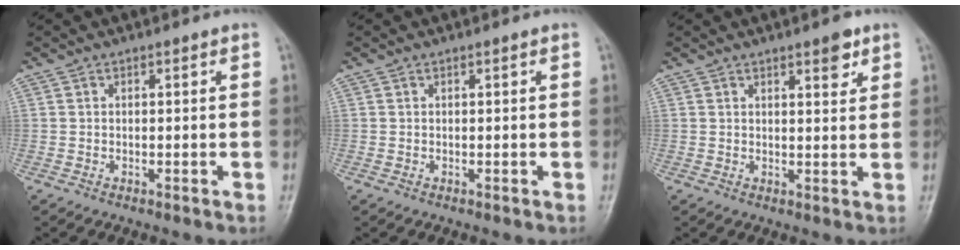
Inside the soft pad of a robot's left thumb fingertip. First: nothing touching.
{"total": 0.0}
{"total": 3.7, "force": [2.4, 1.2, 2.6], "torque": [-0.025, -0.013, 0.031]}